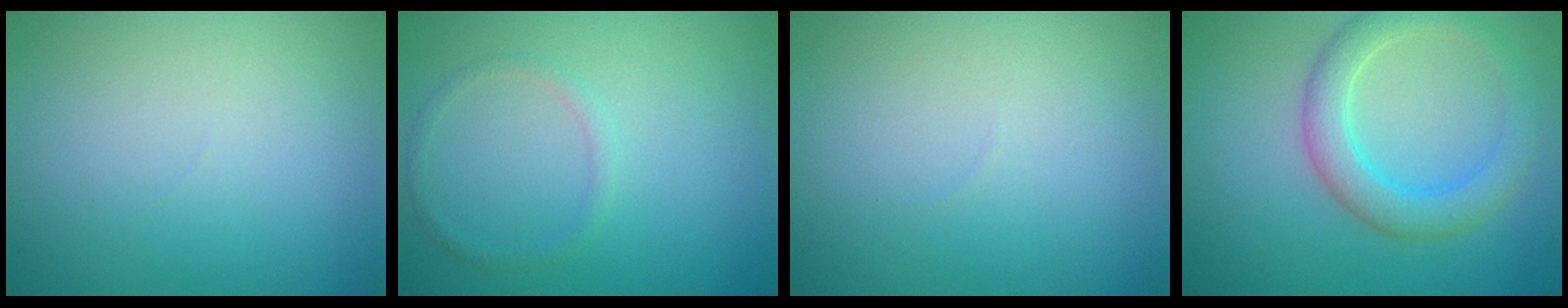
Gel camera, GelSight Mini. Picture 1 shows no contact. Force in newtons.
{"total": 1.0, "press": 0.9, "slide": 0.2}
{"total": 0.0}
{"total": 4.2, "press": 4.1, "slide": 0.3}